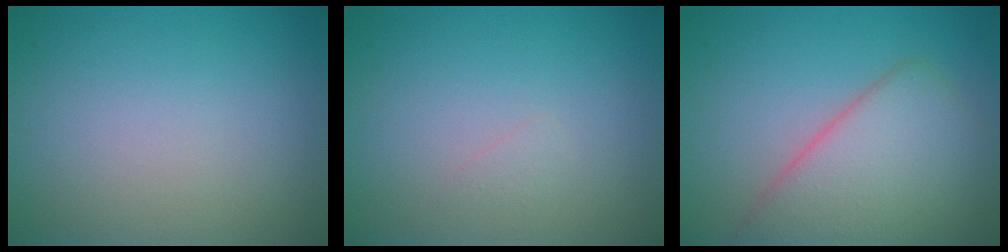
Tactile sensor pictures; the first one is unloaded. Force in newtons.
{"total": 0.6, "press": 0.6, "slide": 0.0}
{"total": 6.4, "press": 6.4, "slide": 0.4}